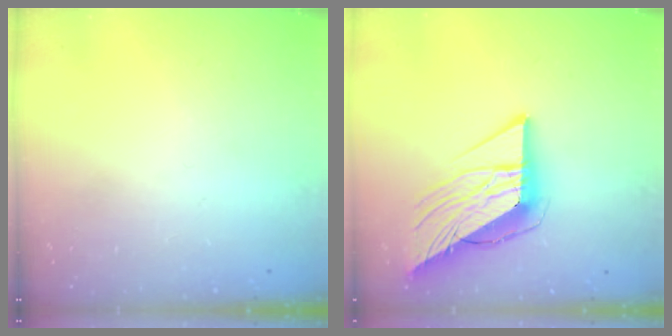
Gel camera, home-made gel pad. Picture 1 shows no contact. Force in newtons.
{"total": 14.7, "press": 14.6, "slide": 1.7}